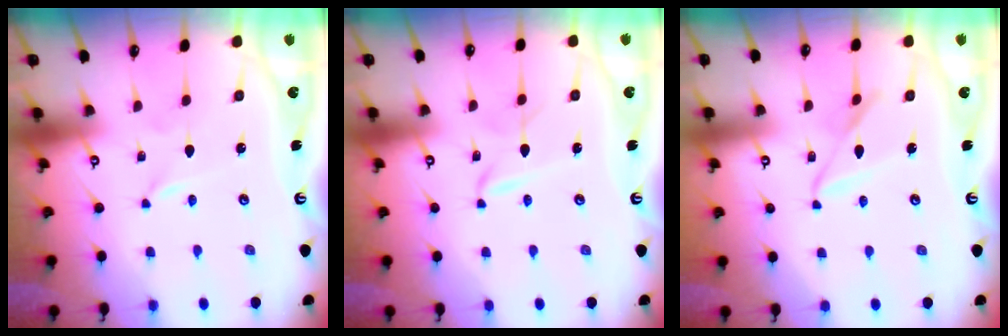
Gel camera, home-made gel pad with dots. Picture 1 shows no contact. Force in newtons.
{"total": 4.1, "press": 4.1, "slide": 0.3}
{"total": 8.9, "press": 8.9, "slide": 0.6}